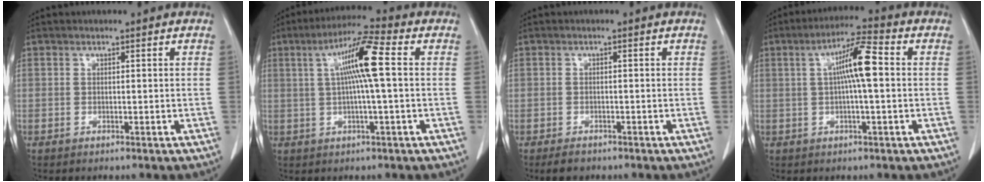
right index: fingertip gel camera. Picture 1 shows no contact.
{"total": 9.1, "force": [1.5, 0.0, 9.0], "torque": [-0.167, 0.017, 0.022]}
{"total": 2.1, "force": [-1.6, 1.2, 0.8], "torque": [-0.019, -0.001, -0.019]}
{"total": 7.9, "force": [0.8, 0.6, 7.8], "torque": [-0.141, 0.017, 0.009]}